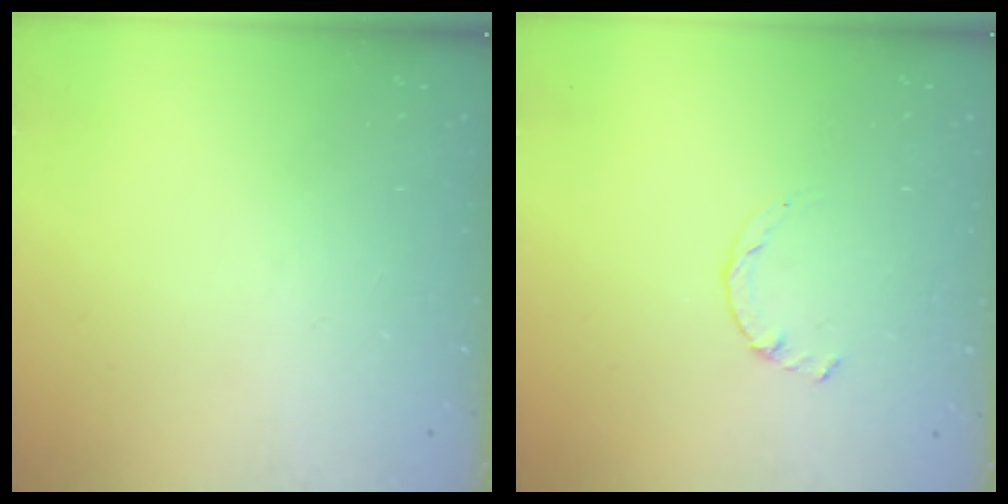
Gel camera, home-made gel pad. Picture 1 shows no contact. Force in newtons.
{"total": 0.9, "press": 0.9, "slide": 0.3}